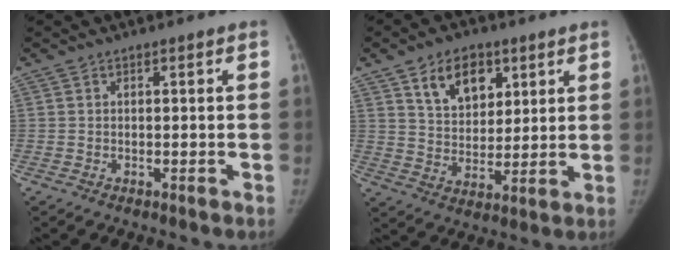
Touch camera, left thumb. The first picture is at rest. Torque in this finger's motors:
{"motor_torque": [0.52, 0.48, -0.02, -0.05, 0.13]}